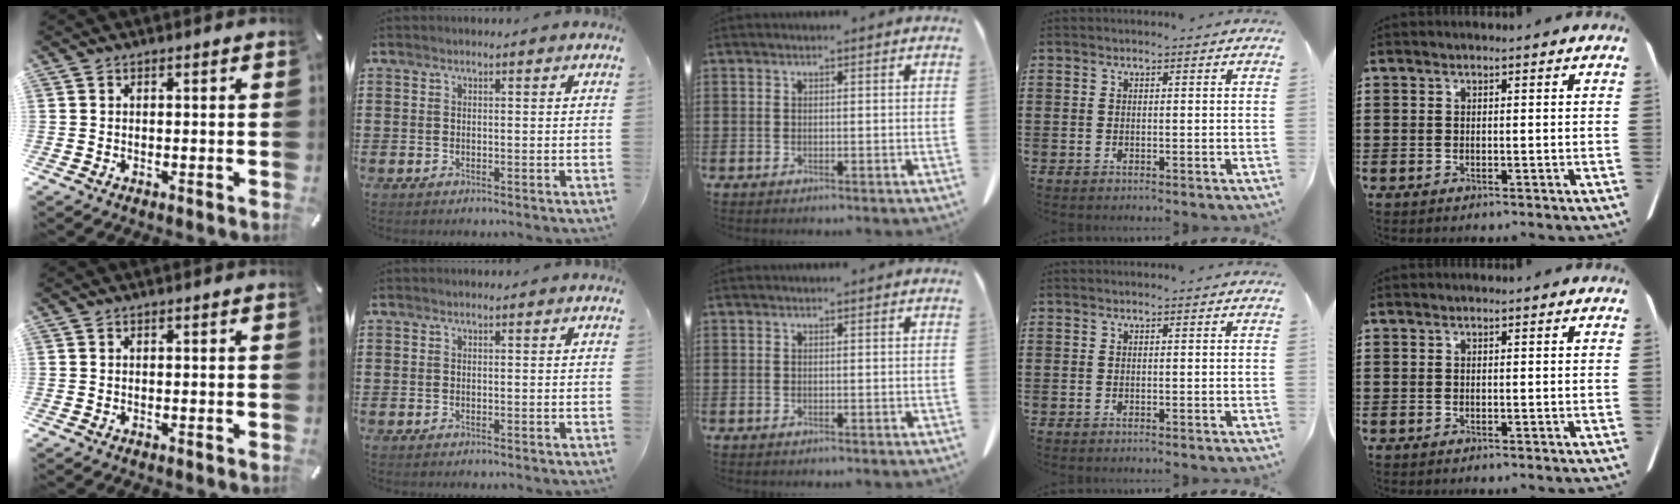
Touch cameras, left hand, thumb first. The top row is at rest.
{}